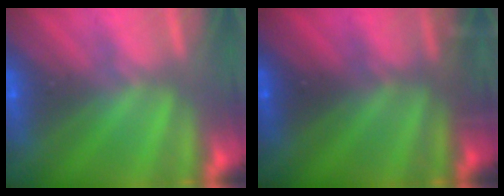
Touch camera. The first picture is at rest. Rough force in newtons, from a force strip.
{"total": 3.3}